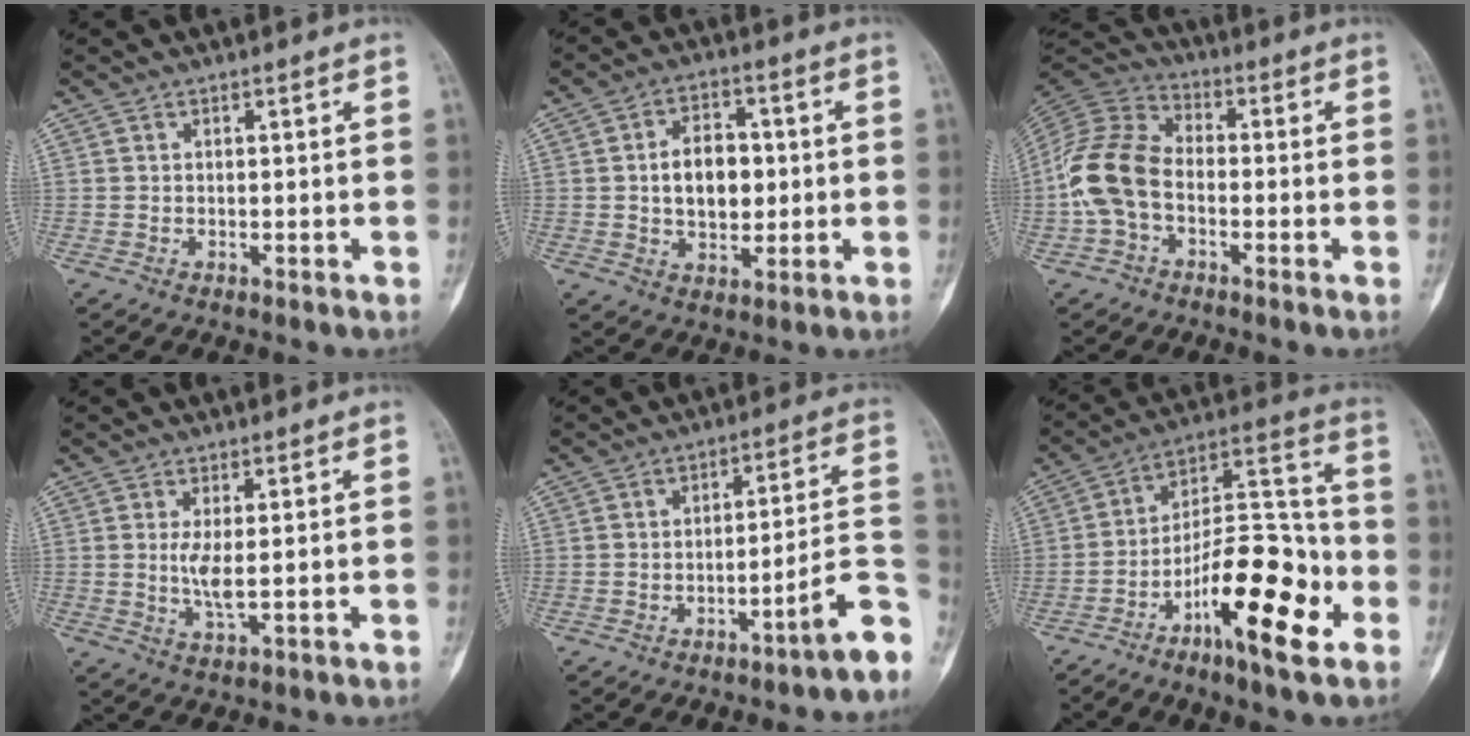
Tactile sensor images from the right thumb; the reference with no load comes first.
{"total": 9.6, "force": [0.4, 6.4, 7.2], "torque": [-0.085, 0.008, 0.005]}
{"total": 13.0, "force": [-2.6, 8.7, 9.3], "torque": [-0.188, 0.034, -0.064]}
{"total": 3.9, "force": [0.2, 0.8, 3.8], "torque": [-0.092, -0.015, 0.005]}
{"total": 10.8, "force": [-6.1, 1.4, 8.8], "torque": [-0.096, 0.068, -0.087]}
{"total": 19.4, "force": [-8.4, 6.3, 16.3], "torque": [-0.250, 0.061, -0.138]}